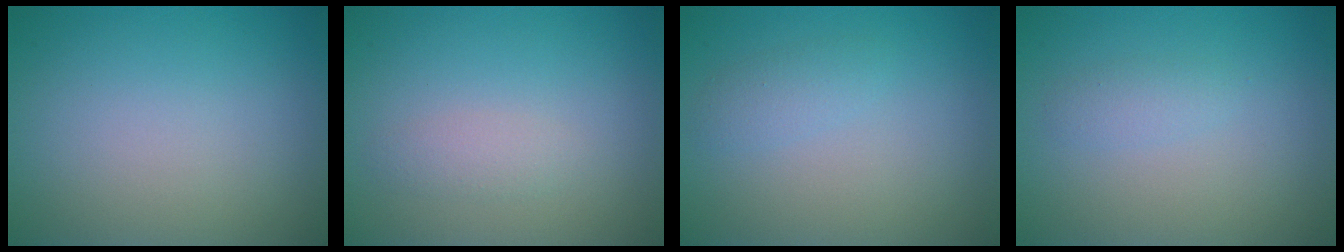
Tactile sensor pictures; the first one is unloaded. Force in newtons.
{"total": 1.1, "press": 1.1, "slide": 0.0}
{"total": 1.3, "press": 1.3, "slide": 0.1}
{"total": 1.1, "press": 1.0, "slide": 0.1}